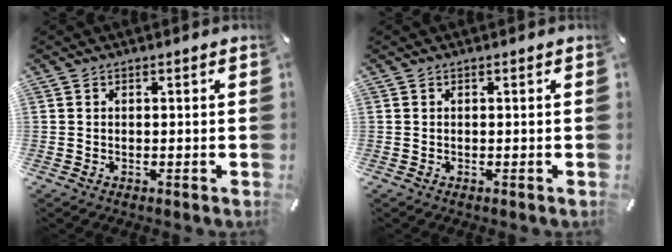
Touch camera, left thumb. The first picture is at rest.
{"total": 0.0}